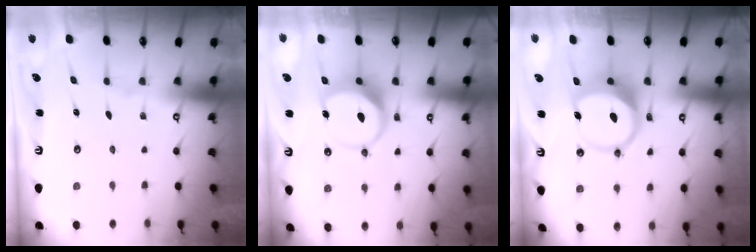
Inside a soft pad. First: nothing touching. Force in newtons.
{"total": 8.2, "press": 8.2, "slide": 1.1}
{"total": 9.9, "press": 9.8, "slide": 1.6}